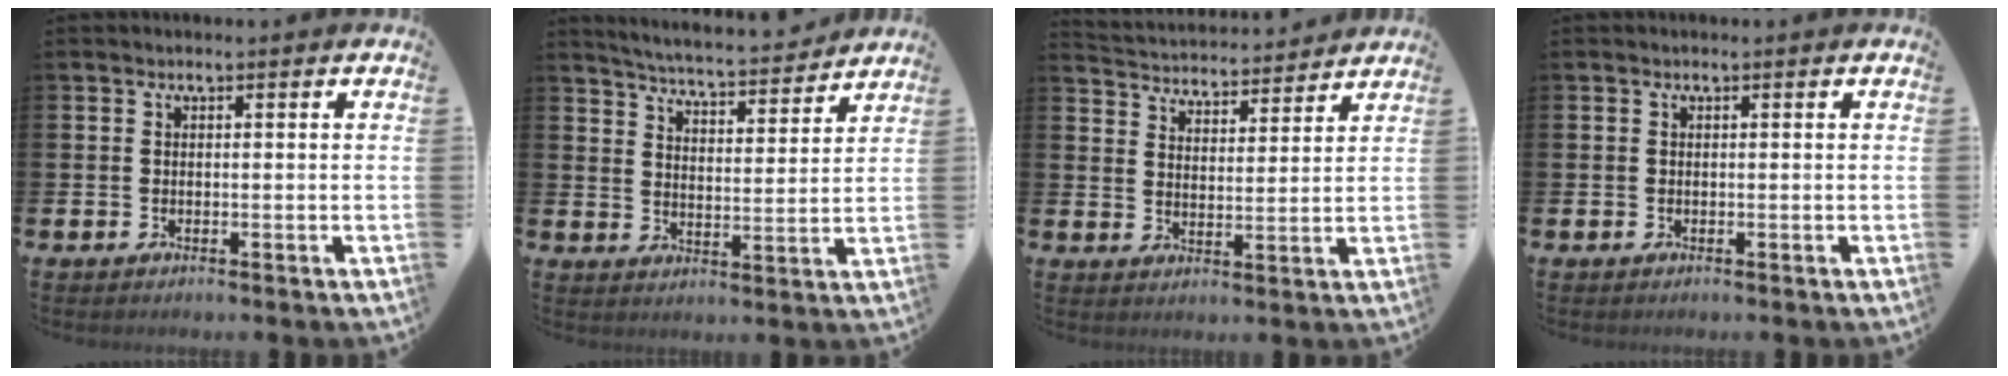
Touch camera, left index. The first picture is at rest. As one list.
[{"total": 5.3, "force": [5.2, 0.2, 0.8], "torque": [-0.039, -0.040, 0.089]}, {"total": 4.3, "force": [4.2, 0.8, -0.3], "torque": [-0.015, -0.036, 0.073]}, {"total": 0.0}]